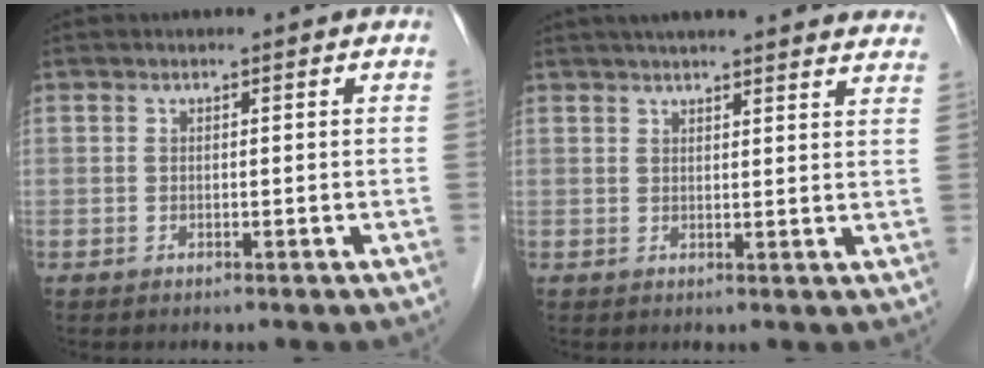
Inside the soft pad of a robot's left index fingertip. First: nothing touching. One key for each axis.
{"total": 20.7, "fx": 18.9, "fy": 2.2, "fz": 8.2, "tx": -0.114, "ty": 0.007, "tz": 0.221}